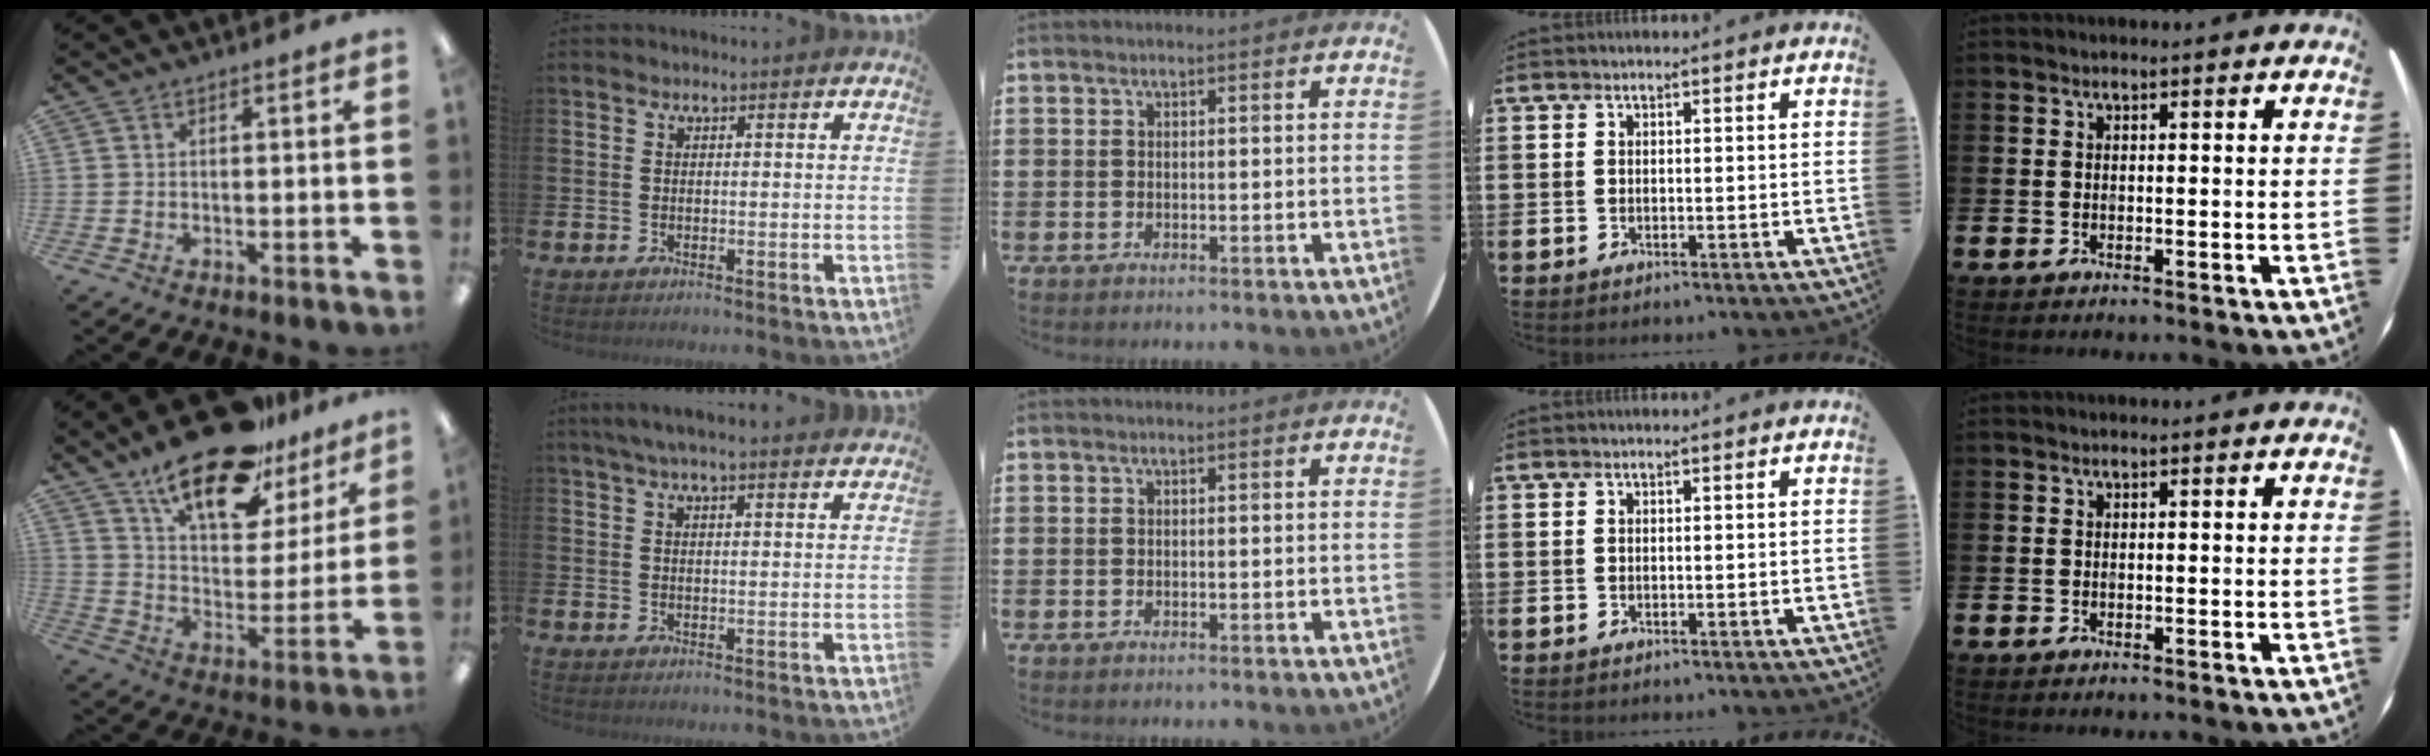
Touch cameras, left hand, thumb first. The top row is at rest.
{"thumb": {"total": 21.8, "force": [15.7, 9.3, 12.0], "torque": [-0.196, -0.096, 0.272]}, "index": {"total": 4.3, "force": [3.9, 0.2, 1.8], "torque": [-0.043, -0.007, 0.071]}}